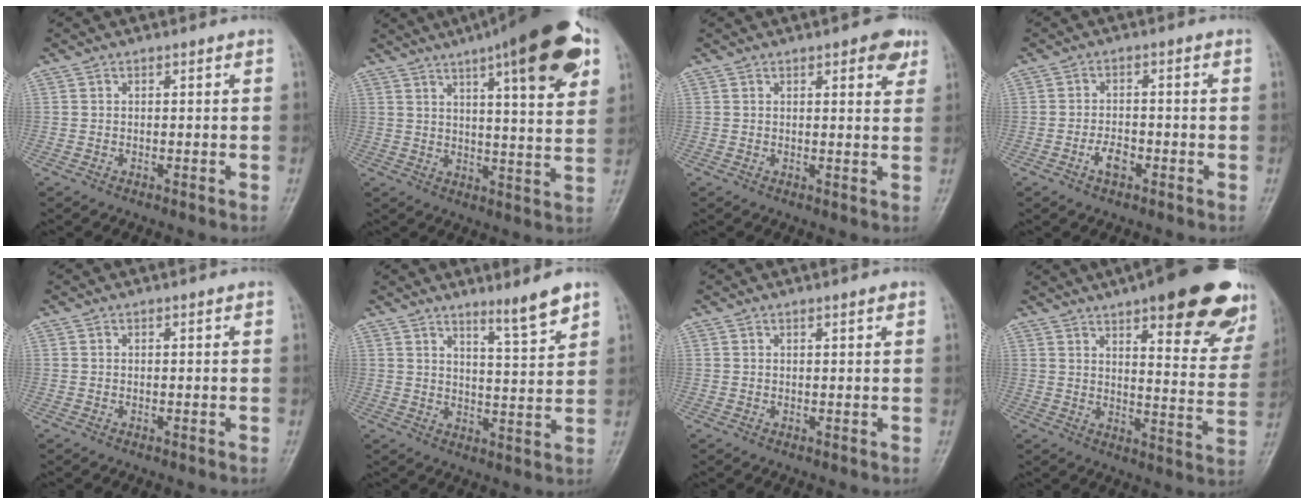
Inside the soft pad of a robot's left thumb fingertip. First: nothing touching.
{"total": 21.2, "force": [11.0, 4.7, 17.5], "torque": [-0.233, -0.019, 0.153]}
{"total": 4.8, "force": [2.6, 1.8, 3.6], "torque": [-0.029, -0.009, 0.026]}
{"total": 3.5, "force": [-1.7, 1.9, 2.3], "torque": [-0.036, 0.011, -0.032]}
{"total": 0.0}
{"total": 6.7, "force": [5.1, 0.2, 4.4], "torque": [-0.063, -0.049, 0.083]}
{"total": 0.9, "force": [0.6, 0.1, 0.6], "torque": [-0.007, -0.003, 0.009]}
{"total": 25.4, "force": [15.8, 7.4, 18.4], "torque": [-0.203, -0.052, 0.200]}